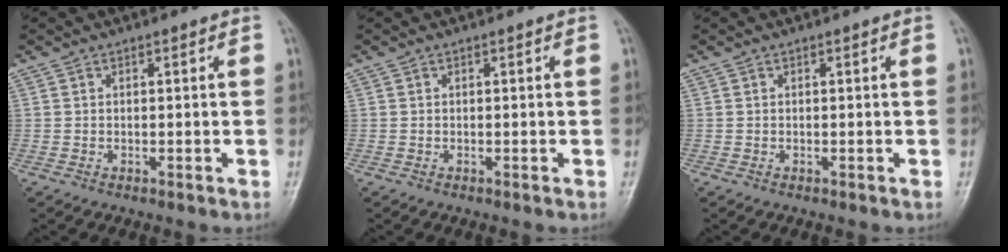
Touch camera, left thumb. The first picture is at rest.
{"total": 0.0}
{"total": 0.0}